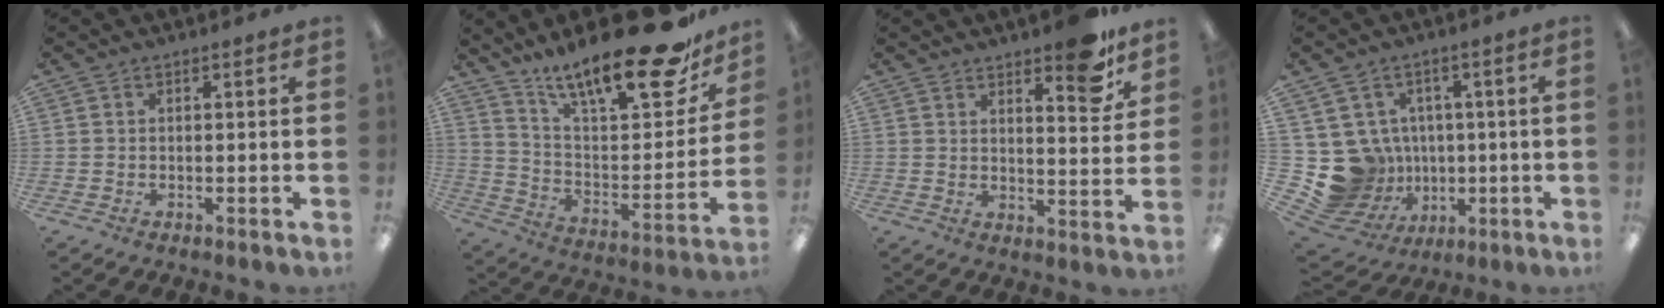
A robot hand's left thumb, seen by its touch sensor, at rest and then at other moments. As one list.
[{"total": 24.6, "force": [18.3, 6.6, 15.1], "torque": [-0.227, -0.123, 0.302]}, {"total": 10.0, "force": [7.6, 3.3, 5.7], "torque": [-0.059, -0.050, 0.126]}, {"total": 11.5, "force": [-0.9, 11.2, 2.5], "torque": [-0.087, -0.007, 0.004]}]